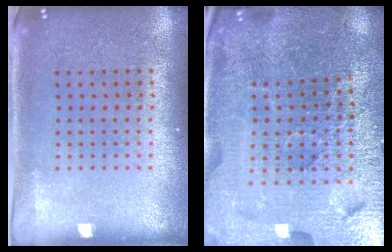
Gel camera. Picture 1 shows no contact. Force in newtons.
{"total": 5.2, "press": 4.9, "slide": 1.7}